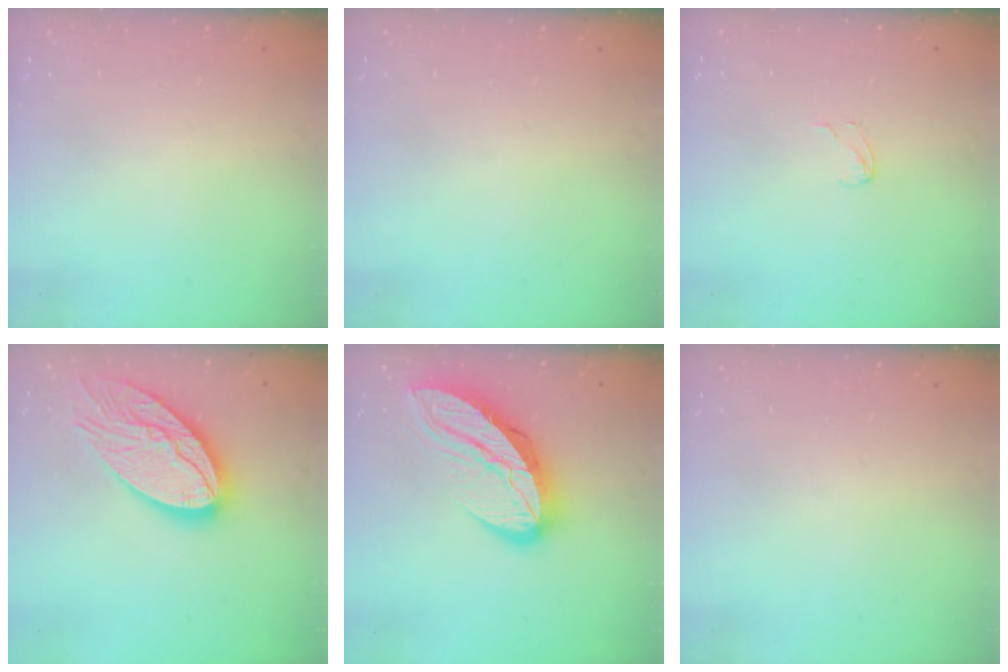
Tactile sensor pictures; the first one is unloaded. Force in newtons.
{"total": 0.0}
{"total": 2.9, "press": 2.9, "slide": 0.2}
{"total": 20.0, "press": 19.9, "slide": 1.9}
{"total": 15.7, "press": 15.6, "slide": 1.4}
{"total": 0.0}